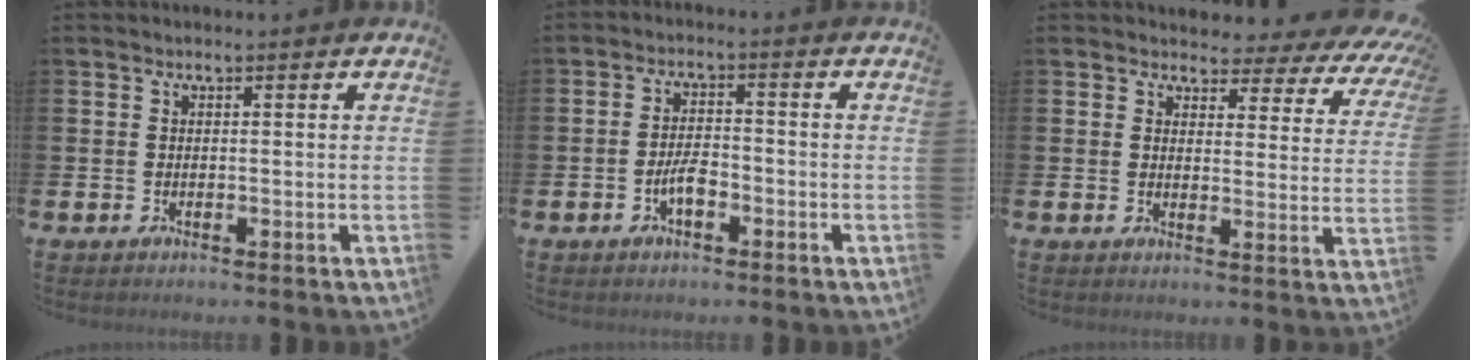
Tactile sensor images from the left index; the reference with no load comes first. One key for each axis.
{"total": 3.3, "fx": -1.4, "fy": 1.4, "fz": 2.6, "tx": -0.049, "ty": 0.006, "tz": -0.026}
{"total": 3.2, "fx": 2.7, "fy": 1.6, "fz": 0.6, "tx": -0.018, "ty": -0.032, "tz": 0.039}